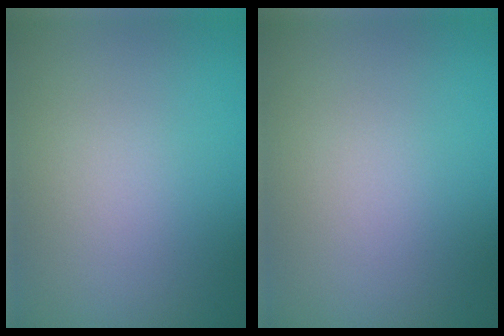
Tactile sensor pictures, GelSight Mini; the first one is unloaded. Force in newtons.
{"total": 0.0}